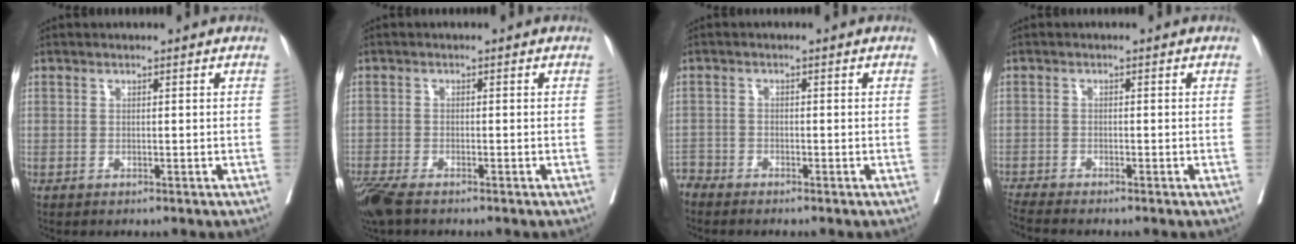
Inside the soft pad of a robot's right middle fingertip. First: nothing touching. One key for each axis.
{"total": 5.3, "fx": -4.0, "fy": 1.4, "fz": 3.2, "tx": -0.065, "ty": -0.015, "tz": -0.074}
{"total": 2.1, "fx": -2.0, "fy": 0.3, "fz": -0.4, "tx": 0.016, "ty": -0.005, "tz": -0.041}
{"total": 3.7, "fx": -3.4, "fy": -1.1, "fz": 1.0, "tx": -0.020, "ty": -0.009, "tz": -0.063}